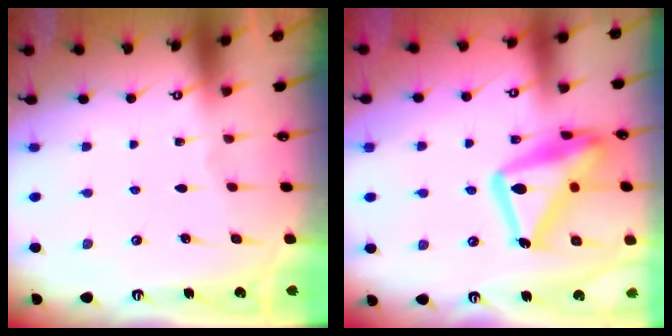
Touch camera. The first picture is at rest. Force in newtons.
{"total": 20.4, "press": 20.4, "slide": 1.4}